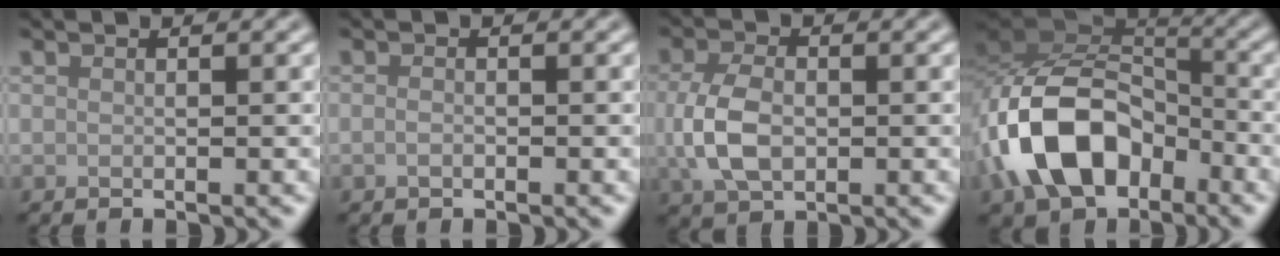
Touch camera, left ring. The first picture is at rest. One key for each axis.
{"total": 0.7, "fx": -0.3, "fy": 0.4, "fz": 0.5, "tx": -0.011, "ty": -0.001, "tz": -0.007}
{"total": 4.6, "fx": -0.3, "fy": 3.0, "fz": 3.5, "tx": -0.077, "ty": -0.003, "tz": -0.007}
{"total": 10.5, "fx": -4.5, "fy": 6.6, "fz": 6.8, "tx": -0.127, "ty": 0.016, "tz": -0.096}